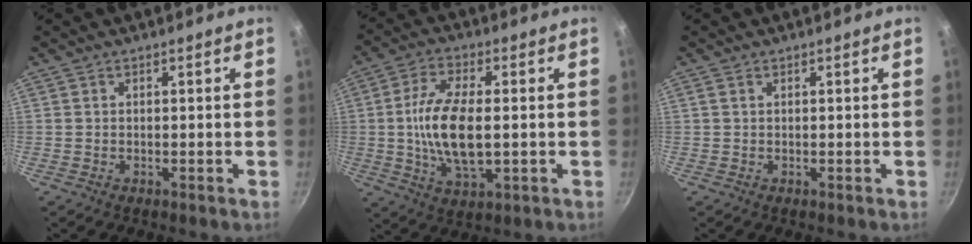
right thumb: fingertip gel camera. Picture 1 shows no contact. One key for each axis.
{"total": 12.9, "fx": -0.2, "fy": 5.8, "fz": 11.6, "tx": -0.228, "ty": 0.001, "tz": -0.006}
{"total": 0.7, "fx": 0.3, "fy": 0.4, "fz": 0.4, "tx": -0.009, "ty": 0.002, "tz": 0.005}